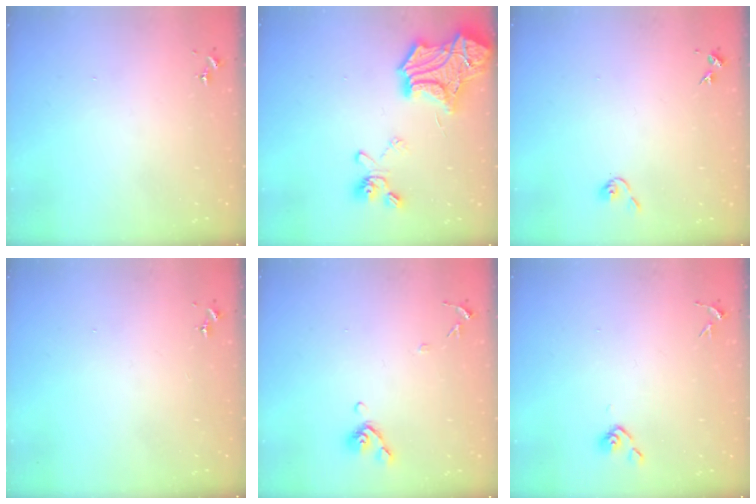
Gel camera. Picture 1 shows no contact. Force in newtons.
{"total": 24.1, "press": 24.0, "slide": 2.2}
{"total": 3.8, "press": 3.8, "slide": 0.3}
{"total": 0.0}
{"total": 7.7, "press": 7.6, "slide": 1.4}
{"total": 3.8, "press": 3.7, "slide": 0.8}